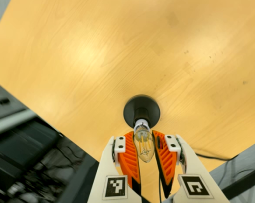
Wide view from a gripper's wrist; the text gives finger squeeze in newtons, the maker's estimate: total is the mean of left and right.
{"total": 24.1, "left": 25.2, "right": 22.9}